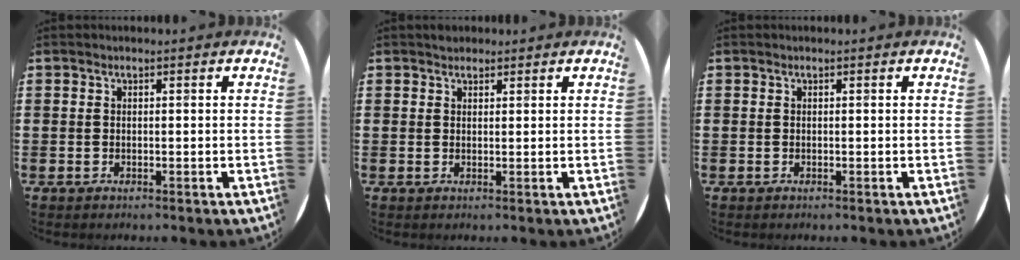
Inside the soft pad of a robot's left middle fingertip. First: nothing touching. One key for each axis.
{"total": 1.2, "fx": 1.1, "fy": 0.5, "fz": 0.0, "tx": 0.007, "ty": 0.000, "tz": 0.019}
{"total": 0.0}